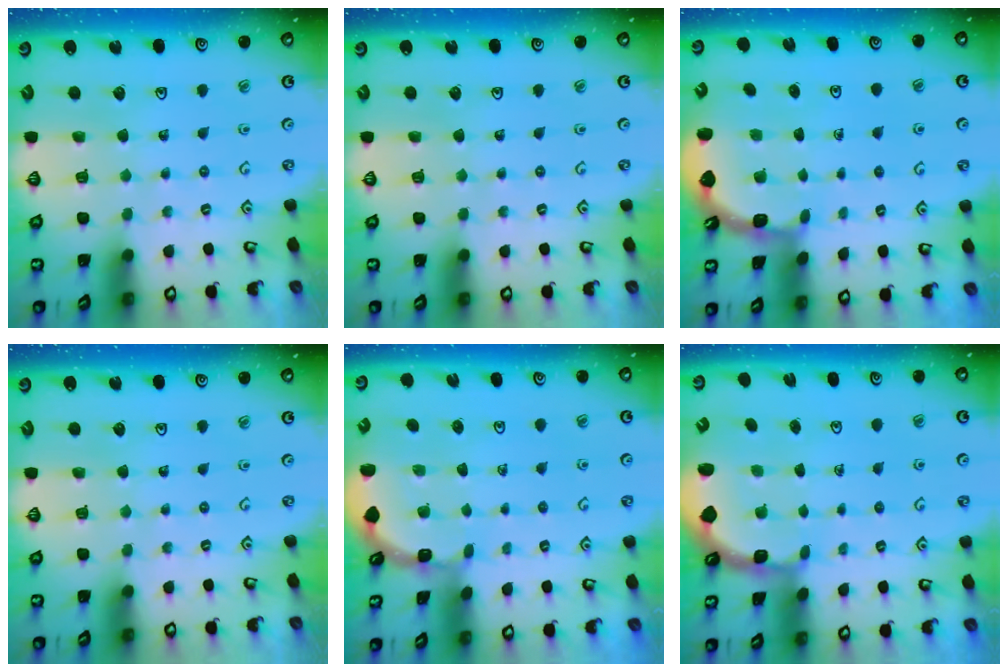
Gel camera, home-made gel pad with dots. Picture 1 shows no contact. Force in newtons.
{"total": 0.0}
{"total": 2.1, "press": 2.1, "slide": 0.2}
{"total": 0.0}
{"total": 1.0, "press": 0.9, "slide": 0.2}
{"total": 1.7, "press": 1.6, "slide": 0.5}